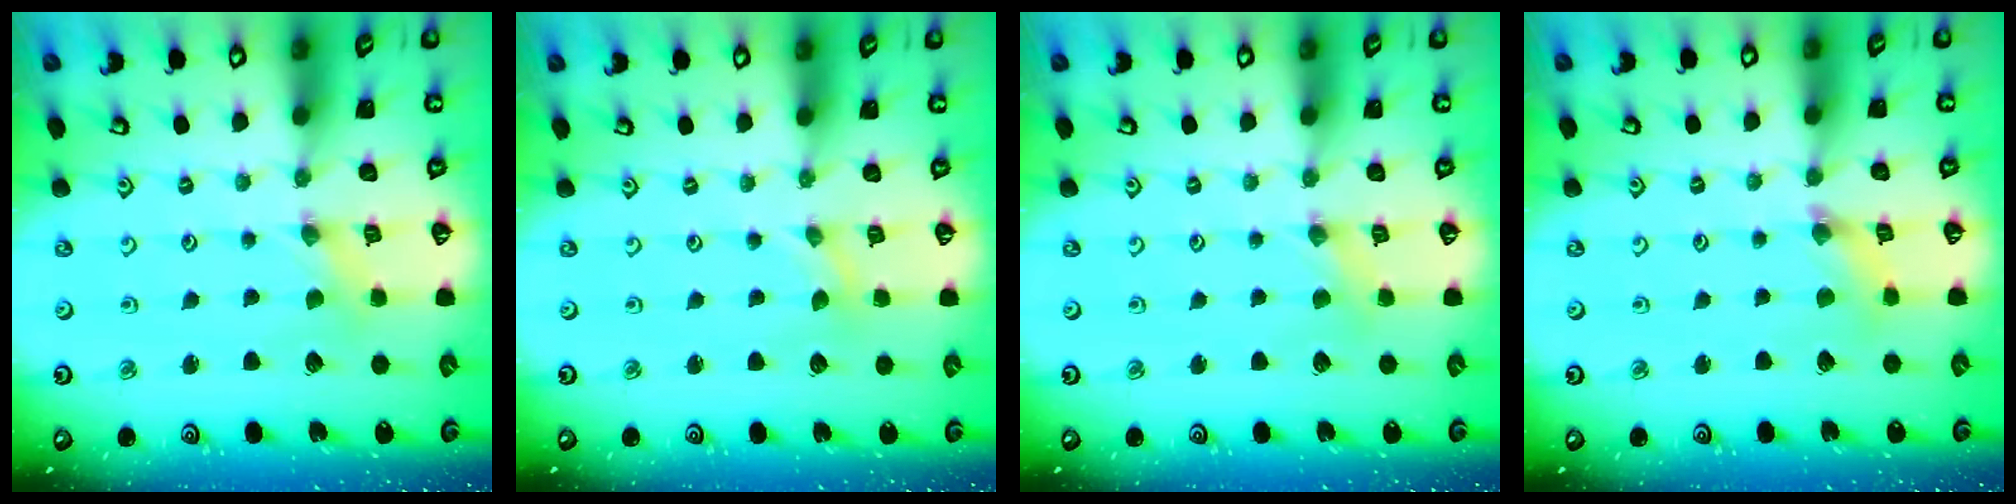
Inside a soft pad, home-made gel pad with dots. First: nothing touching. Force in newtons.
{"total": 0.0}
{"total": 2.5, "press": 2.4, "slide": 0.4}
{"total": 2.4, "press": 2.4, "slide": 0.2}